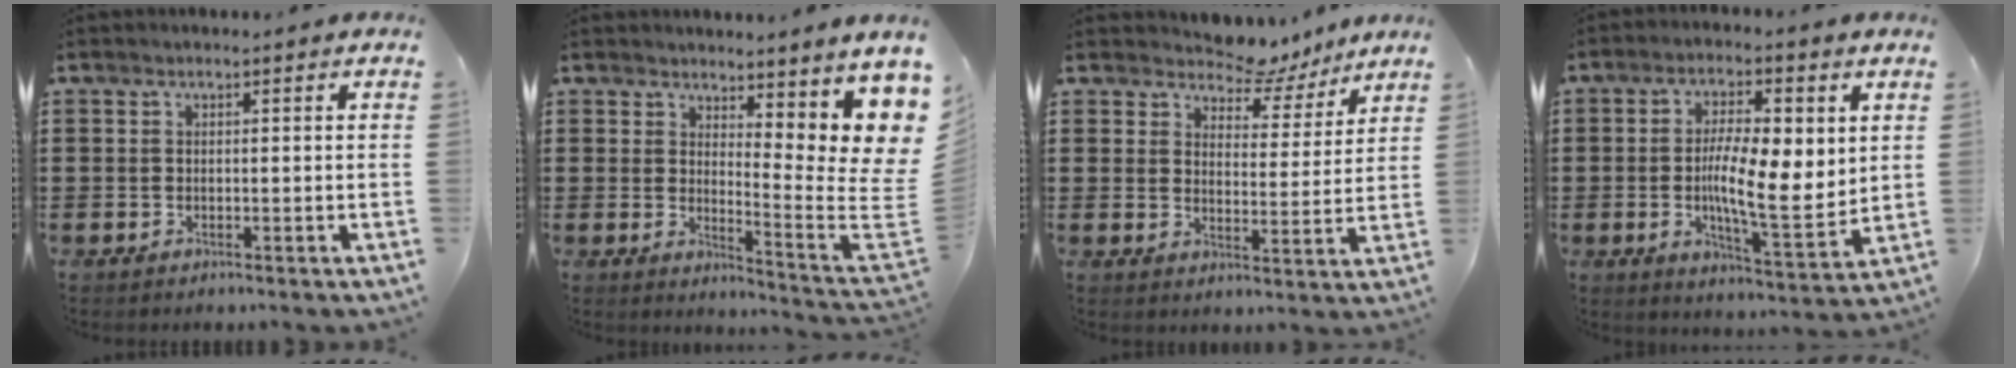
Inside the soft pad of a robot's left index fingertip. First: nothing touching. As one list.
[{"total": 6.5, "force": [5.0, 1.0, 4.0], "torque": [-0.065, -0.056, 0.086]}, {"total": 6.2, "force": [5.9, 1.9, 0.5], "torque": [-0.033, -0.036, 0.105]}, {"total": 9.8, "force": [0.7, 3.4, 9.1], "torque": [-0.144, -0.013, 0.009]}]